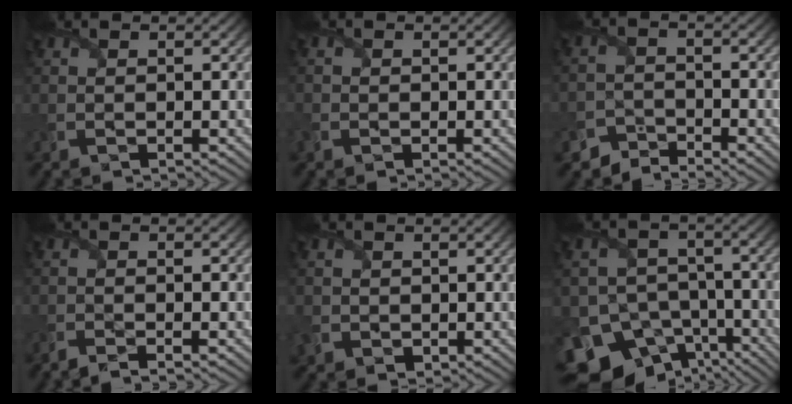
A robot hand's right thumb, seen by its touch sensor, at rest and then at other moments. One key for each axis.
{"total": 1.4, "fx": -0.7, "fy": 1.0, "fz": 0.6, "tx": -0.020, "ty": -0.003, "tz": -0.017}
{"total": 3.0, "fx": -3.0, "fy": 0.6, "fz": 0.1, "tx": 0.001, "ty": 0.003, "tz": -0.068}
{"total": 2.0, "fx": -1.7, "fy": -0.4, "fz": 1.1, "tx": -0.024, "ty": -0.004, "tz": -0.036}
{"total": 2.3, "fx": -0.6, "fy": 2.1, "fz": 0.7, "tx": -0.031, "ty": -0.007, "tz": -0.009}
{"total": 14.2, "fx": -9.0, "fy": 10.0, "fz": 4.3, "tx": -0.112, "ty": -0.046, "tz": -0.146}